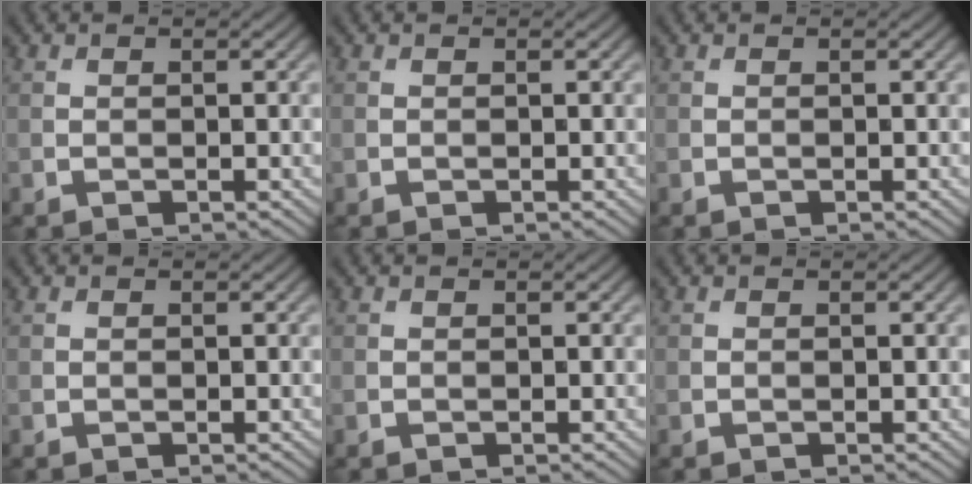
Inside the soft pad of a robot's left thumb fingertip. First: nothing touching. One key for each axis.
{"total": 0.0}
{"total": 0.0}
{"total": 0.0}
{"total": 0.0}
{"total": 0.0}